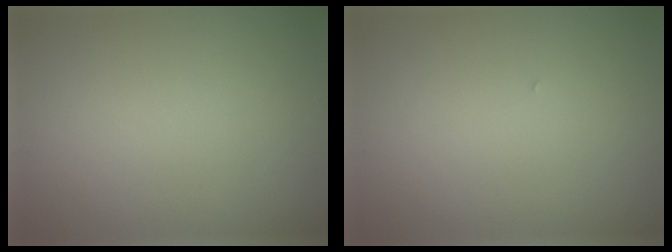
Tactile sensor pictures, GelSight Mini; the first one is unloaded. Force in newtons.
{"total": 0.0}